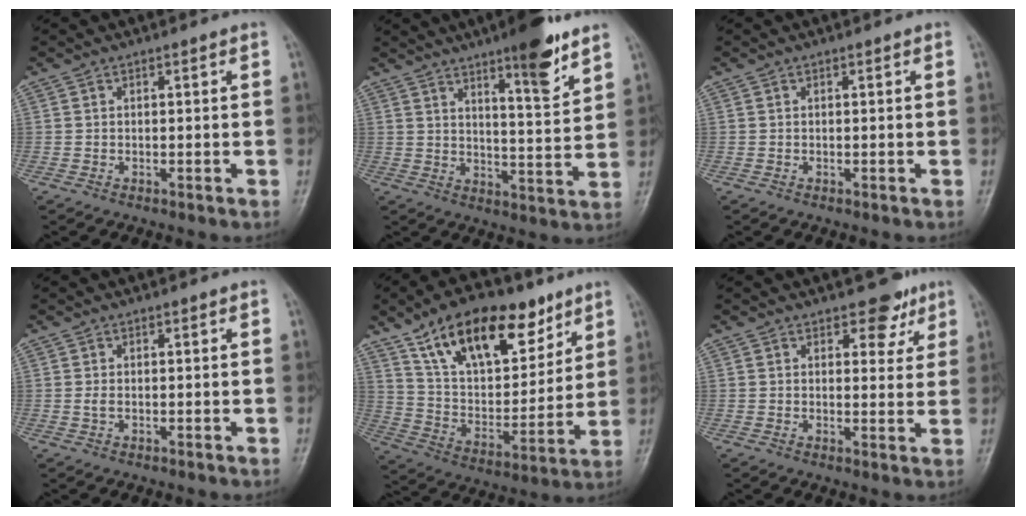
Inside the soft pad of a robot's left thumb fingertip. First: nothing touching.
{"total": 11.2, "force": [7.5, 2.0, 8.2], "torque": [-0.106, -0.051, 0.111]}
{"total": 0.0}
{"total": 1.2, "force": [0.2, 0.6, 1.1], "torque": [-0.024, 0.003, 0.008]}
{"total": 22.6, "force": [13.6, 11.2, 14.1], "torque": [-0.190, -0.041, 0.242]}
{"total": 5.6, "force": [3.7, 3.1, 2.8], "torque": [-0.003, -0.019, 0.048]}